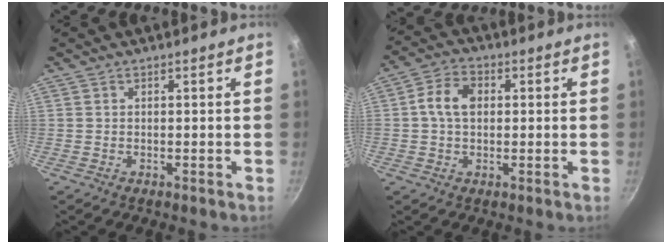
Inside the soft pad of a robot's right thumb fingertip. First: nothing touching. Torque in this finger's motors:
{"motor_torque": [0.26, 0.25, 0.02, 0.08, 0.19]}